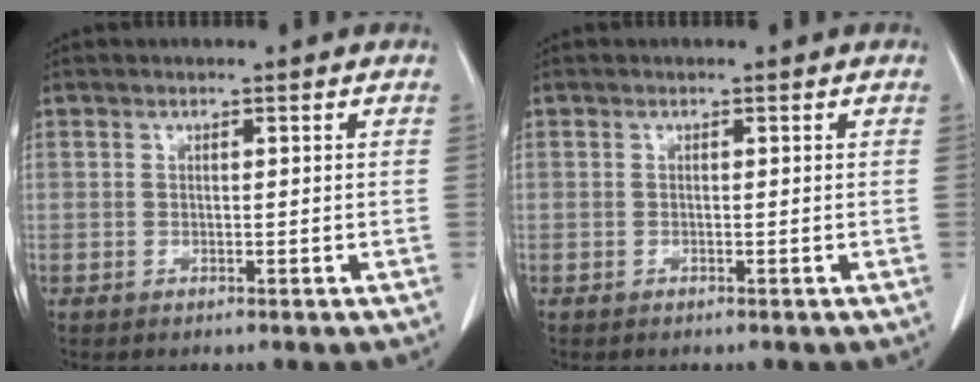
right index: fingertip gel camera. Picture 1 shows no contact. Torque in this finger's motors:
{"motor_torque": [-0.07, 0.16, 0.00, 0.01]}